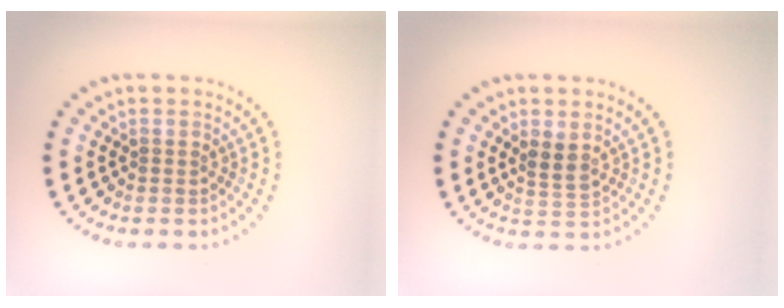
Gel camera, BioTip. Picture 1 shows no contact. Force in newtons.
{"total": 1.9, "press": 1.6, "slide": 1.1}